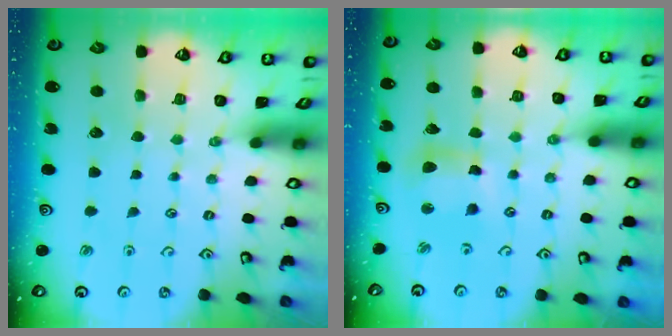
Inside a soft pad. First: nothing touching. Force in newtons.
{"total": 9.0, "press": 8.9, "slide": 1.4}